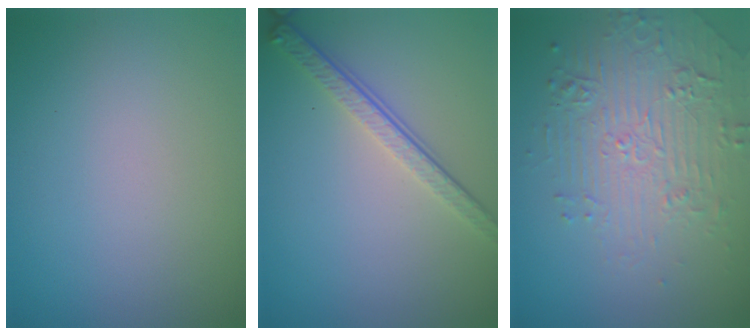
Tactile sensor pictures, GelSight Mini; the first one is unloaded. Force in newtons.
{"total": 3.9, "press": 2.7, "slide": 2.8}
{"total": 4.8, "press": 3.7, "slide": 3.1}